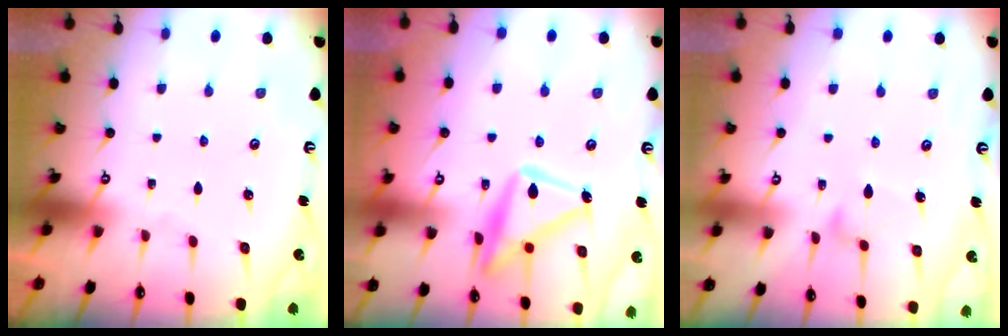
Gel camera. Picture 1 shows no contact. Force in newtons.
{"total": 16.8, "press": 16.7, "slide": 1.1}
{"total": 7.3, "press": 7.3, "slide": 0.3}